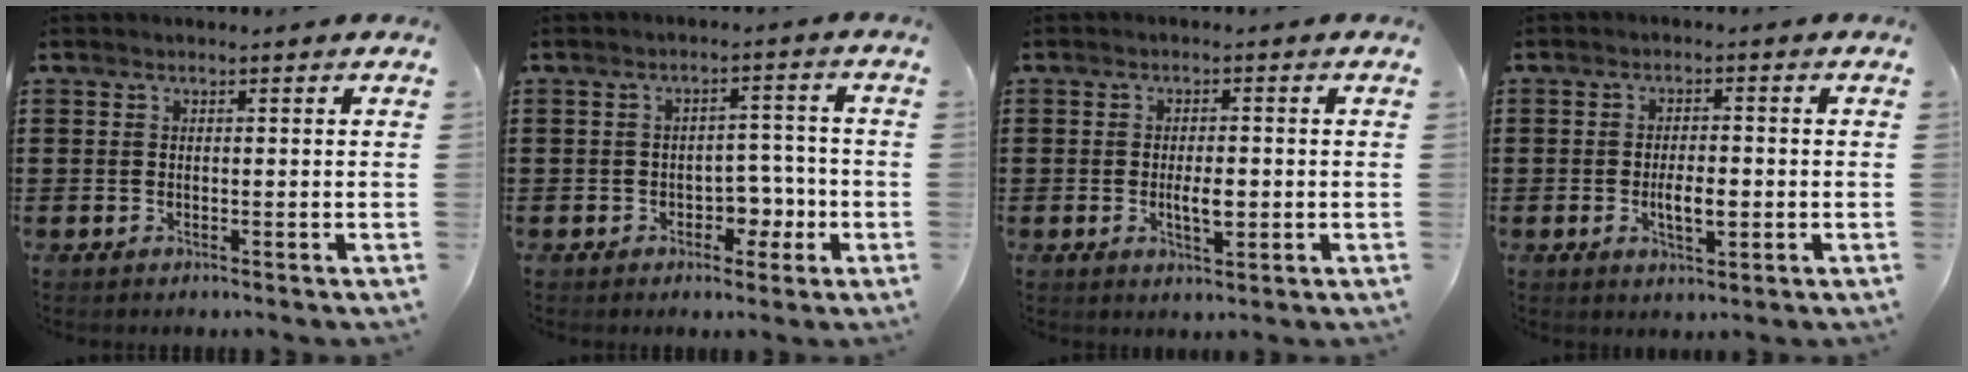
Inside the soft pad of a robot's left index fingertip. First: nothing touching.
{"total": 4.5, "force": [-1.8, 3.1, 2.7], "torque": [-0.038, 0.003, -0.040]}
{"total": 3.6, "force": [-0.4, 1.3, 3.4], "torque": [-0.053, -0.003, -0.009]}
{"total": 4.1, "force": [-0.7, 1.5, 3.7], "torque": [-0.058, -0.001, -0.015]}